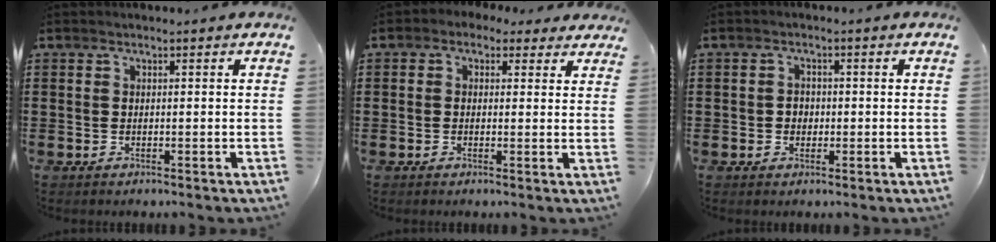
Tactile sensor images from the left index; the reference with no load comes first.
{"total": 1.8, "force": [0.9, 1.4, 0.6], "torque": [-0.018, 0.009, 0.015]}
{"total": 1.8, "force": [-0.2, 1.6, 0.7], "torque": [-0.019, 0.007, -0.007]}